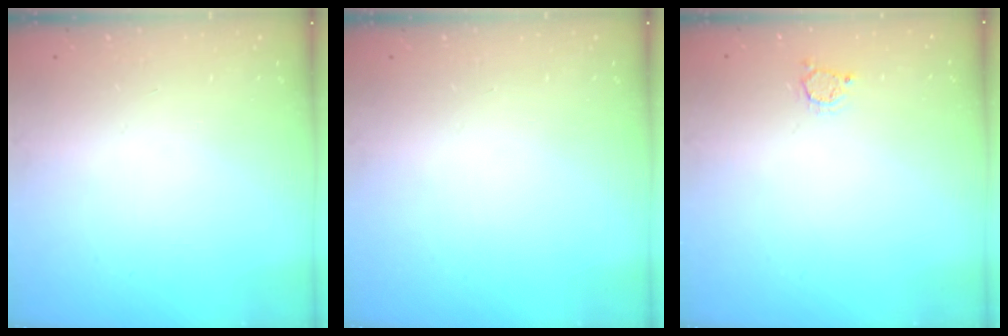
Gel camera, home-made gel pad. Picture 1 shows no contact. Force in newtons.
{"total": 0.0}
{"total": 2.5, "press": 2.5, "slide": 0.3}